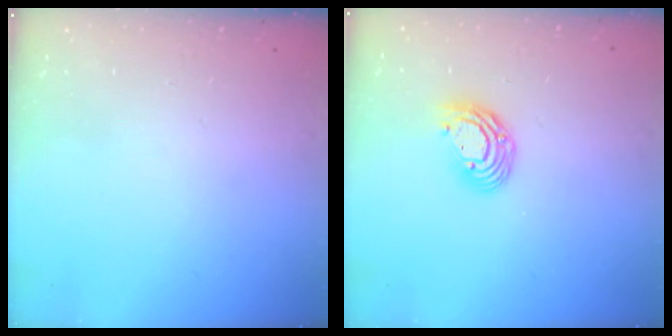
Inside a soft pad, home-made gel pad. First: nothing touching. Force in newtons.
{"total": 9.8, "press": 9.7, "slide": 1.7}